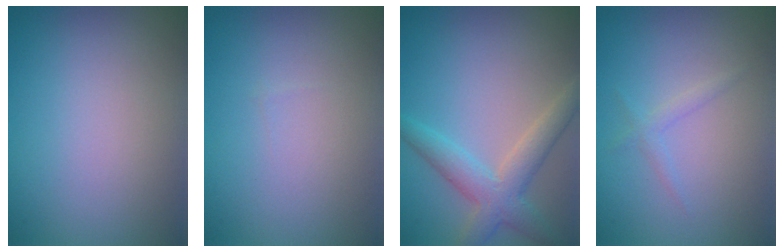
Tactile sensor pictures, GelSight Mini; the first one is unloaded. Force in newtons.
{"total": 0.0}
{"total": 4.0, "press": 4.0, "slide": 0.3}
{"total": 1.0, "press": 1.0, "slide": 0.0}